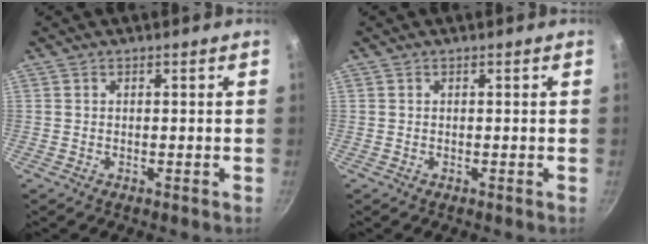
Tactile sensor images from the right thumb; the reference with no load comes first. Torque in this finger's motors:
{"motor_torque": [-0.02, 0.01, 0.00, -0.05, 0.01]}